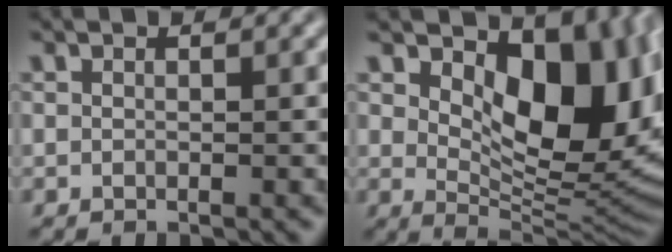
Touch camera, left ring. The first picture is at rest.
{"total": 13.1, "force": [4.0, 6.8, 10.4], "torque": [-0.132, -0.011, 0.075]}